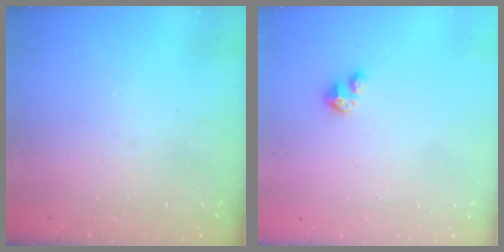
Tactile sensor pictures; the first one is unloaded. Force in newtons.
{"total": 1.9, "press": 1.9, "slide": 0.1}